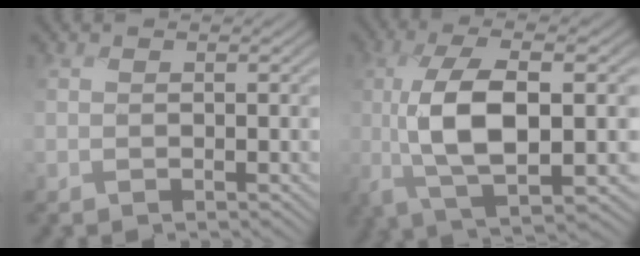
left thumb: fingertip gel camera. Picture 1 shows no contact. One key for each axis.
{"total": 10.9, "fx": -0.7, "fy": 3.9, "fz": 10.2, "tx": -0.203, "ty": 0.000, "tz": -0.017}